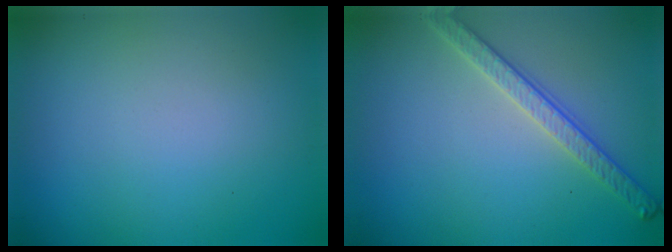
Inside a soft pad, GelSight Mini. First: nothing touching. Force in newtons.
{"total": 2.8, "press": 2.8, "slide": 0.7}